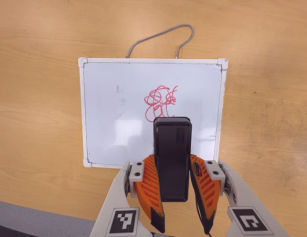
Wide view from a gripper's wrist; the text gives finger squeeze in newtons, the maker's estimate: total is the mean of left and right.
{"total": 7.7, "left": 5.4, "right": 10.1}